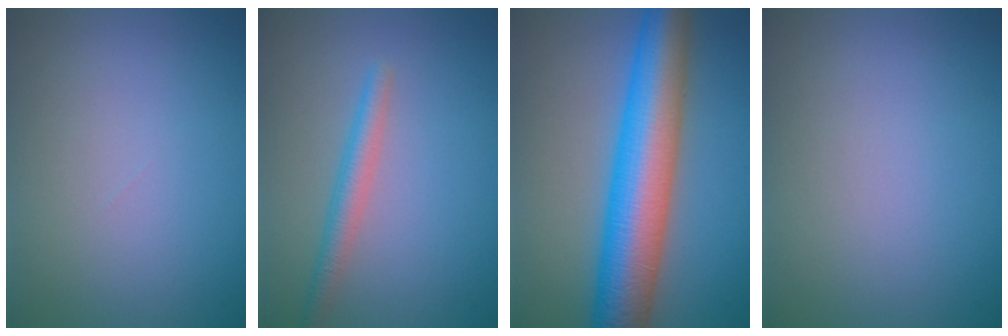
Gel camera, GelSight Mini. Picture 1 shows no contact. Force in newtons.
{"total": 2.4, "press": 2.4, "slide": 0.1}
{"total": 10.6, "press": 10.6, "slide": 0.1}
{"total": 0.0}